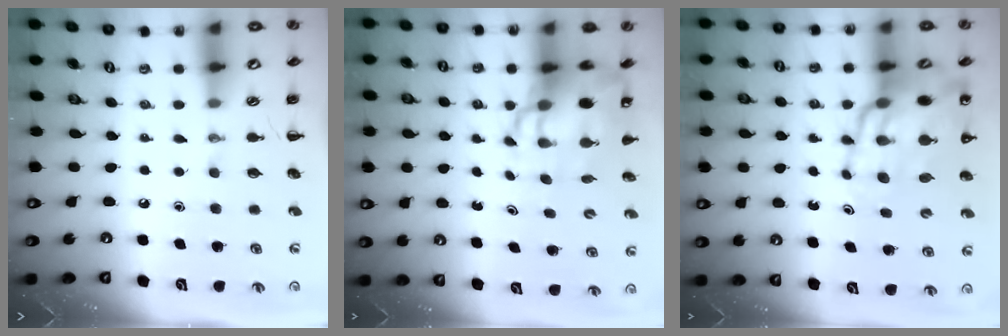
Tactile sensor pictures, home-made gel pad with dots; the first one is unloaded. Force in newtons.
{"total": 8.6, "press": 8.3, "slide": 2.3}
{"total": 18.2, "press": 17.5, "slide": 5.0}